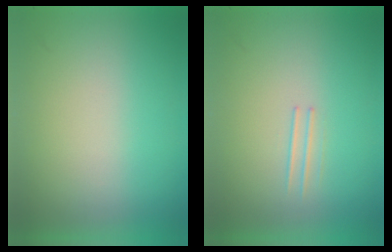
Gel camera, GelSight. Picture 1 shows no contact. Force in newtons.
{"total": 1.1}